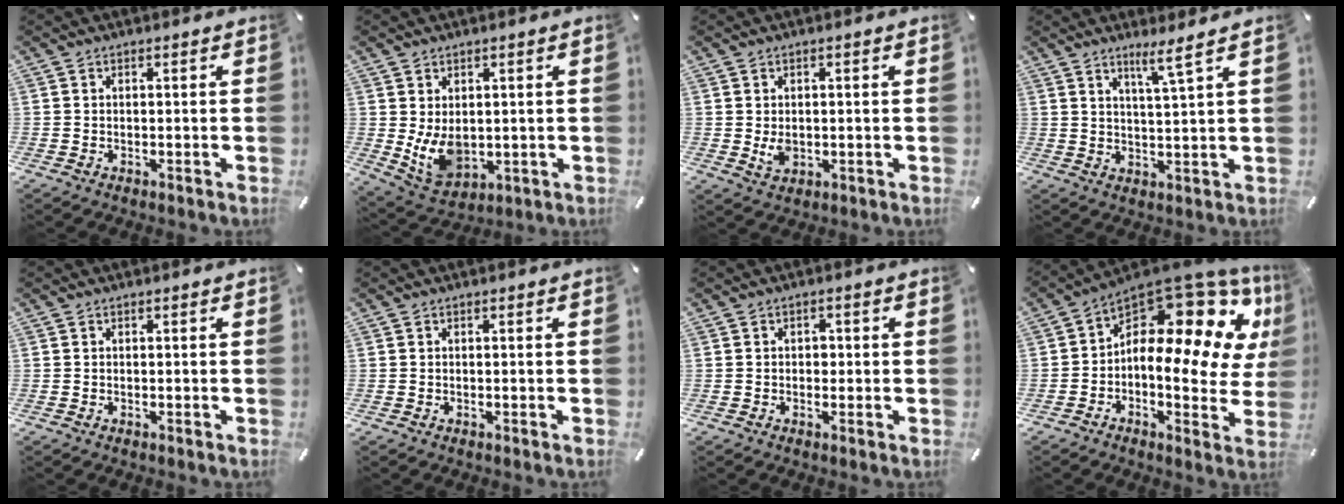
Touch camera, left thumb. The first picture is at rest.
{"total": 7.6, "force": [0.7, 5.9, 4.8], "torque": [-0.101, -0.008, 0.016]}
{"total": 3.2, "force": [-0.1, 2.4, 2.0], "torque": [-0.035, -0.002, -0.003]}
{"total": 5.3, "force": [3.9, -0.8, 3.6], "torque": [-0.071, -0.019, 0.063]}
{"total": 0.0}
{"total": 0.0}
{"total": 1.5, "force": [-0.1, 1.3, 0.8], "torque": [-0.009, 0.002, -0.006]}
{"total": 14.0, "force": [6.4, 6.5, 10.7], "torque": [-0.160, -0.083, 0.096]}